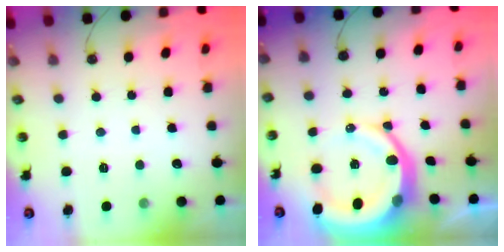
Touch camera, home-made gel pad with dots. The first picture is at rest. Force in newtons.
{"total": 14.5, "press": 14.4, "slide": 1.7}